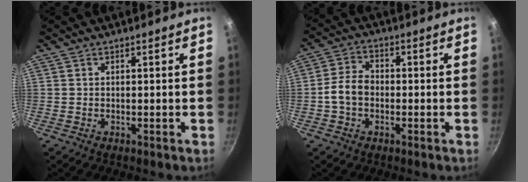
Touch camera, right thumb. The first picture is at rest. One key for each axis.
{"total": 5.9, "fx": -1.2, "fy": 4.4, "fz": 3.8, "tx": -0.056, "ty": 0.026, "tz": -0.031}